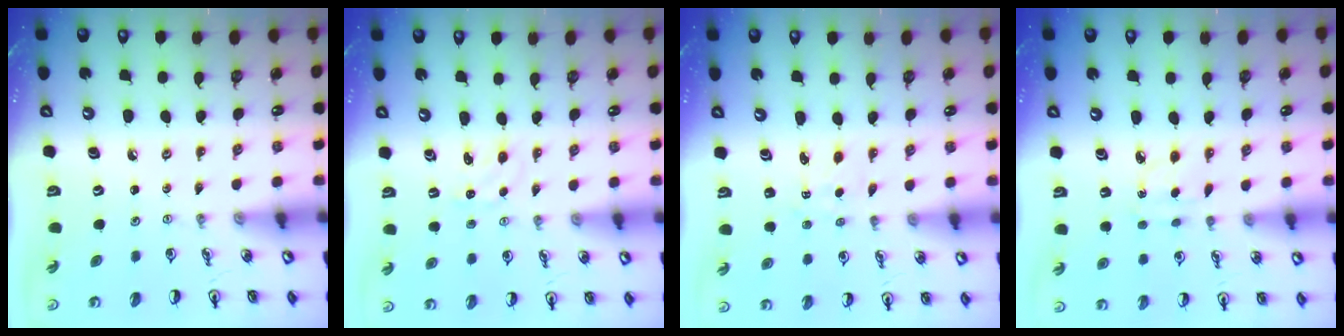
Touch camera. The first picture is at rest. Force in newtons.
{"total": 2.3, "press": 2.3, "slide": 0.2}
{"total": 1.3, "press": 1.3, "slide": 0.2}
{"total": 4.3, "press": 4.3, "slide": 0.5}